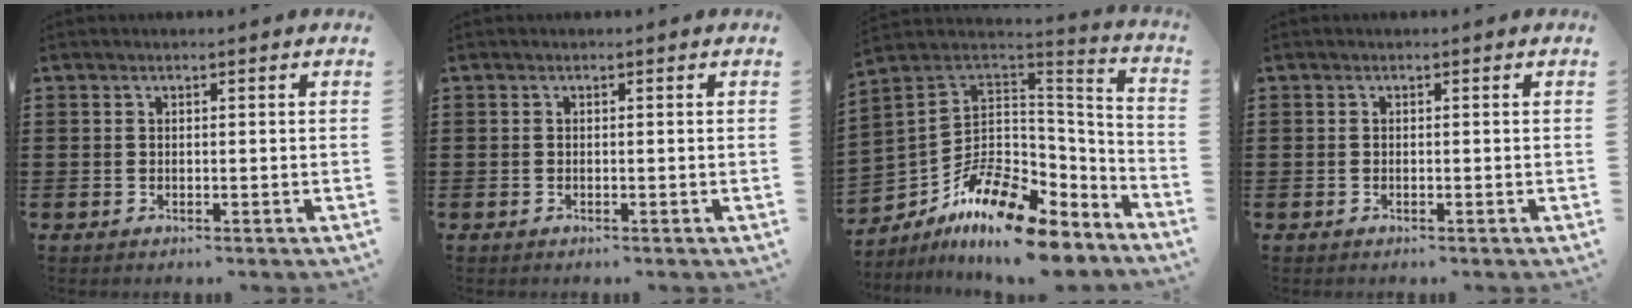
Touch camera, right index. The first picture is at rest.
{"total": 0.0}
{"total": 13.2, "force": [-8.9, 5.9, 7.7], "torque": [-0.151, 0.025, -0.160]}
{"total": 0.0}